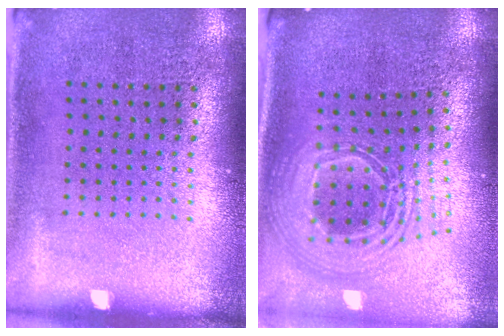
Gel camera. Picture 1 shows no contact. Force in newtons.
{"total": 2.5, "press": 1.8, "slide": 1.7}